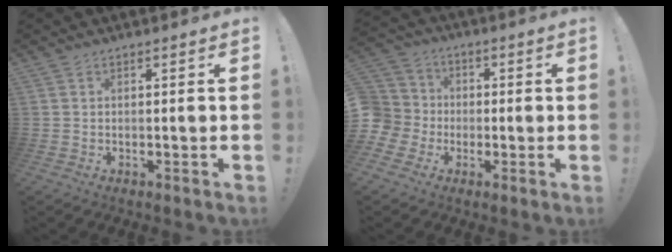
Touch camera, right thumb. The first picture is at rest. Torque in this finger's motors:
{"motor_torque": [0.68, 0.08, 0.35, -0.67, -0.01]}